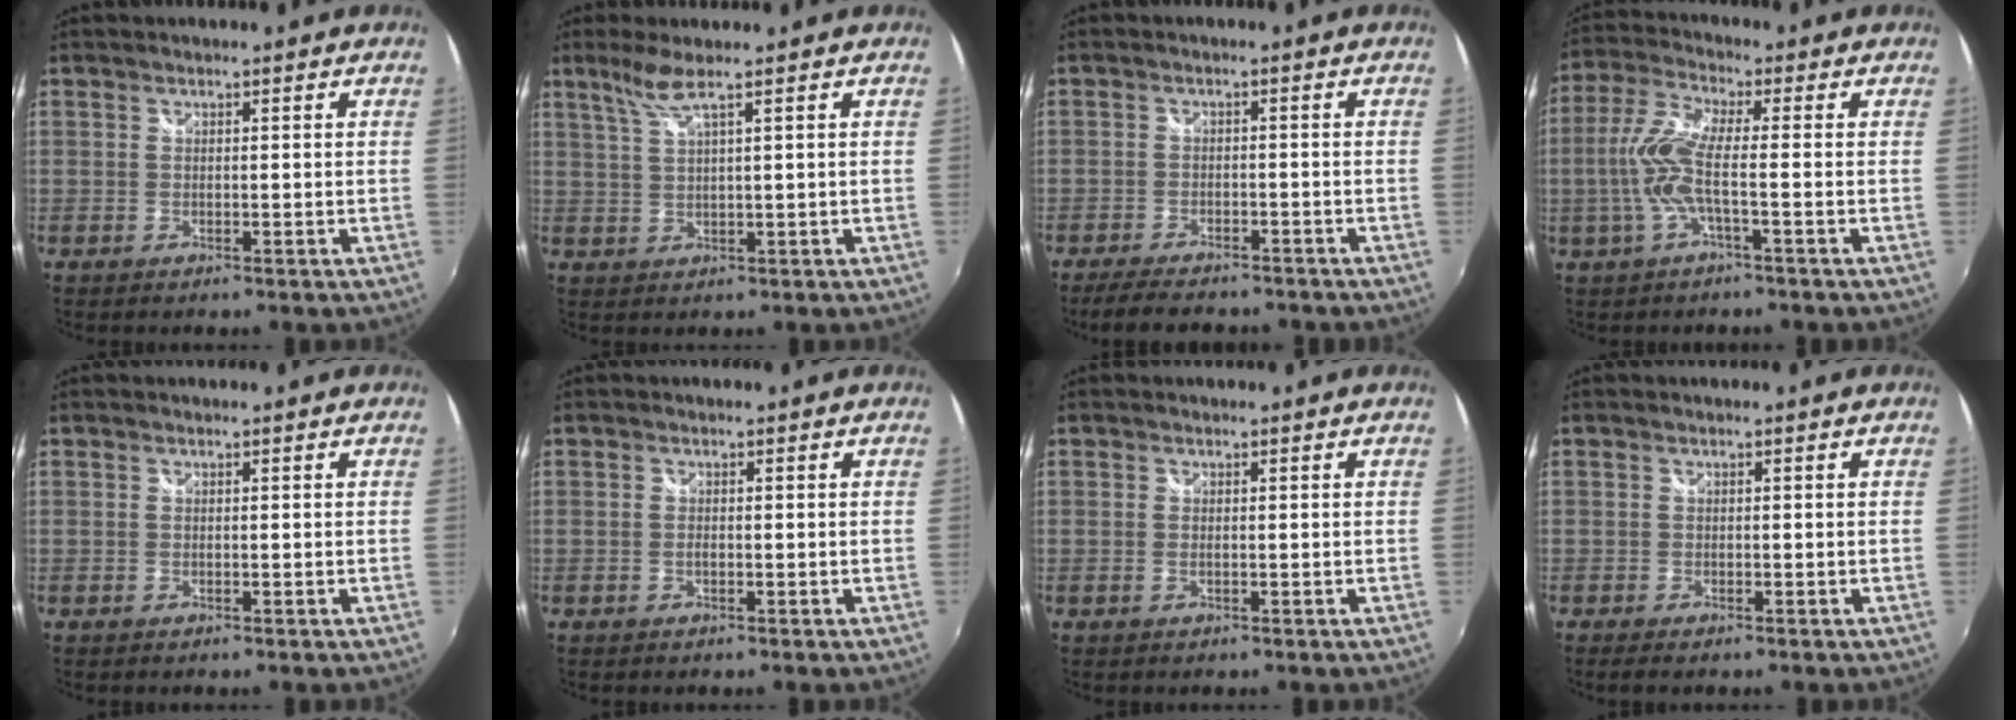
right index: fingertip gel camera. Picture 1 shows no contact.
{"total": 3.7, "force": [2.4, -0.5, 2.7], "torque": [-0.059, -0.003, 0.053]}
{"total": 9.2, "force": [-7.8, 2.7, 4.1], "torque": [-0.098, -0.019, -0.122]}
{"total": 8.4, "force": [-1.8, 0.9, 8.2], "torque": [-0.186, -0.001, -0.034]}
{"total": 0.0}
{"total": 0.6, "force": [-0.2, 0.2, 0.5], "torque": [-0.013, -0.001, -0.006]}
{"total": 0.6, "force": [-0.1, 0.0, 0.6], "torque": [-0.012, -0.001, -0.003]}
{"total": 1.8, "force": [-1.4, 0.6, 1.0], "torque": [-0.021, -0.010, -0.024]}